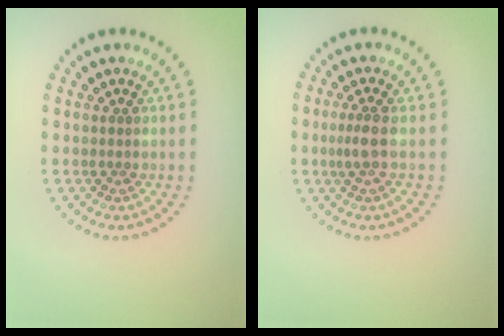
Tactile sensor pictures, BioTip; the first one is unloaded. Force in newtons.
{"total": 1.8, "press": 1.5, "slide": 1.0}